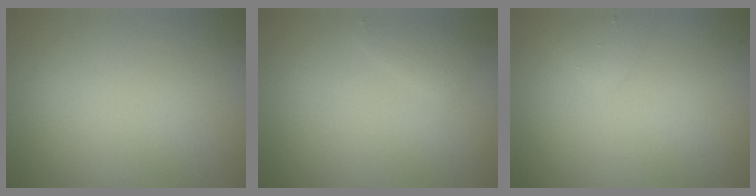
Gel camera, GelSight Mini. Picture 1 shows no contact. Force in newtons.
{"total": 1.1, "press": 1.1, "slide": 0.1}
{"total": 1.3, "press": 1.3, "slide": 0.0}